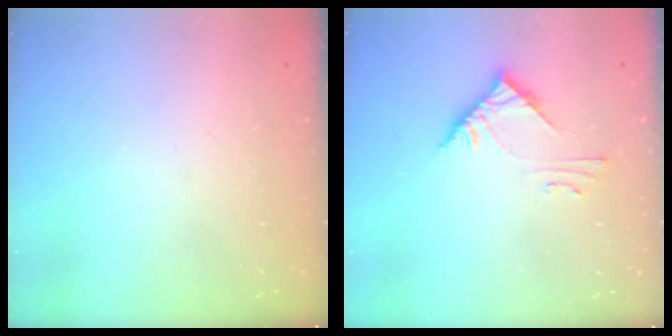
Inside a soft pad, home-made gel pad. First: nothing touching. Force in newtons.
{"total": 5.2, "press": 5.2, "slide": 0.5}